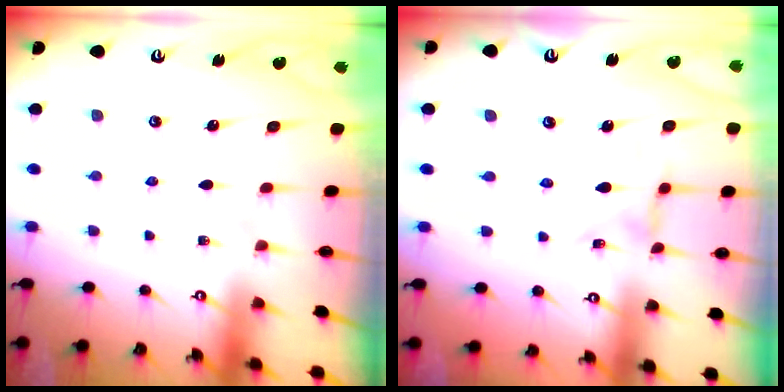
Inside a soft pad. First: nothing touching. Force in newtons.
{"total": 1.2, "press": 1.2, "slide": 0.3}